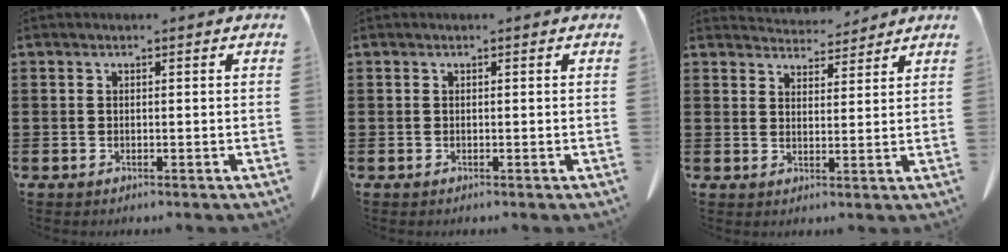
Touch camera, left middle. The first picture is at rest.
{"total": 0.0}
{"total": 4.7, "force": [4.6, 0.9, 0.6], "torque": [-0.015, -0.020, 0.085]}